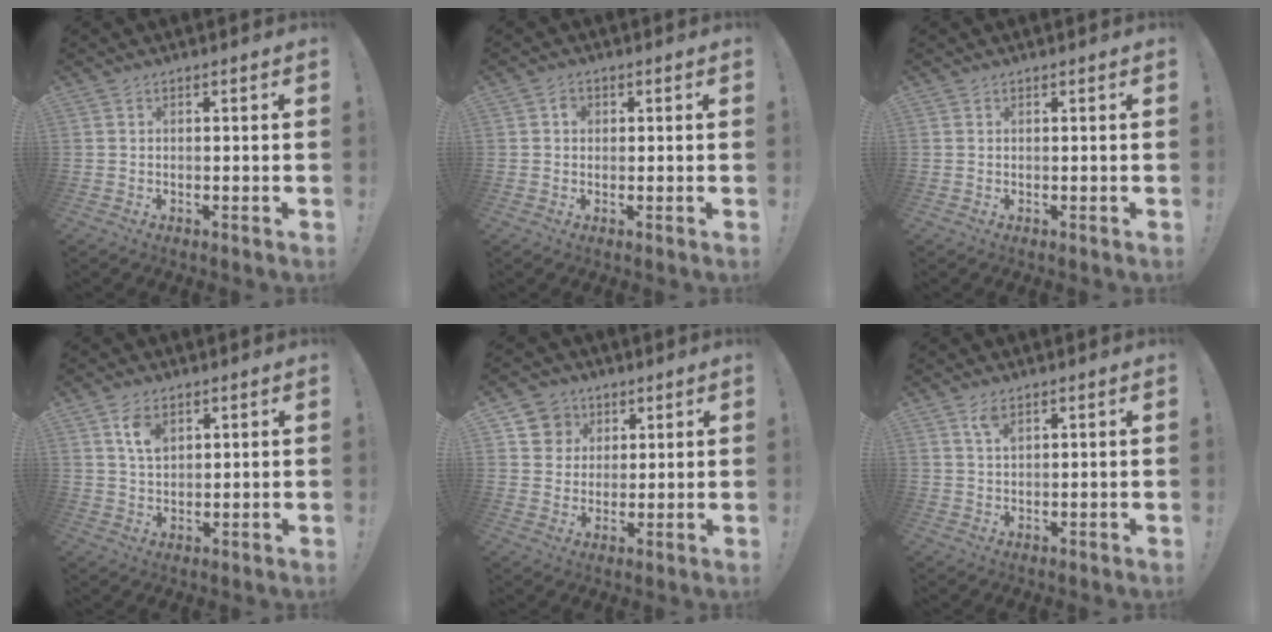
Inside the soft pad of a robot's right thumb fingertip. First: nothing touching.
{"total": 2.1, "force": [0.2, 1.7, 1.1], "torque": [-0.011, 0.001, 0.001]}
{"total": 0.0}
{"total": 6.1, "force": [3.2, 3.7, 3.8], "torque": [-0.055, -0.012, 0.056]}
{"total": 8.0, "force": [3.3, 7.2, 0.9], "torque": [-0.012, -0.025, 0.068]}
{"total": 3.6, "force": [2.1, 1.5, 2.4], "torque": [-0.042, -0.005, 0.036]}